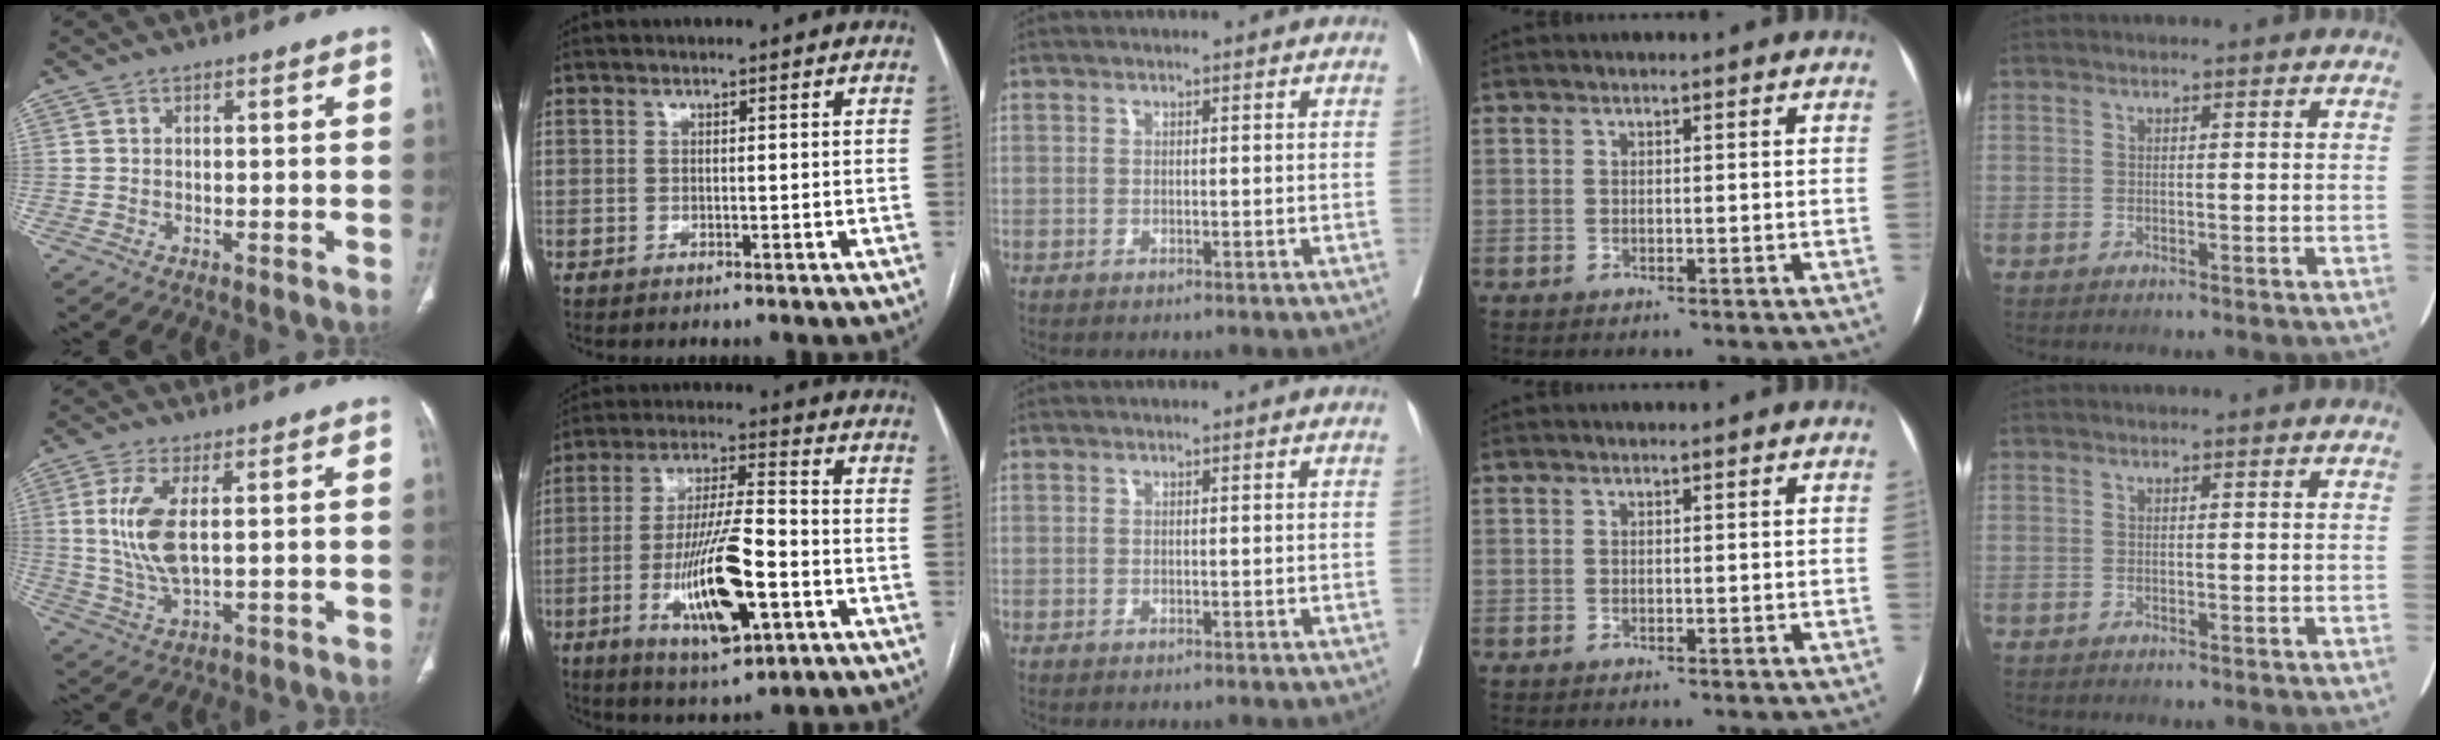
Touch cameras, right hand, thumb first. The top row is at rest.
{"thumb": {"total": 9.2, "force": [1.6, 3.5, 8.3], "torque": [-0.194, -0.012, 0.039]}, "index": {"total": 14.5, "force": [-4.6, 3.1, 13.4], "torque": [-0.252, -0.008, -0.073]}}